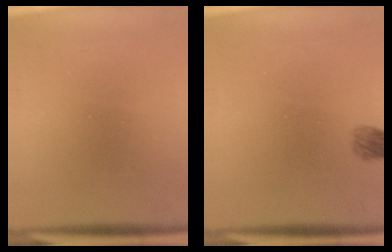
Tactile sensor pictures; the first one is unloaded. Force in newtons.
{"total": 2.3}